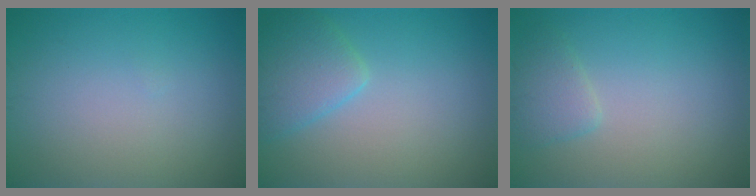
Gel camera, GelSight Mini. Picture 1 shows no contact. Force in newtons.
{"total": 3.4, "press": 3.4, "slide": 0.3}
{"total": 1.9, "press": 1.9, "slide": 0.2}